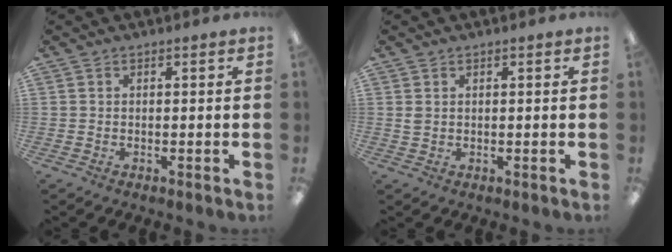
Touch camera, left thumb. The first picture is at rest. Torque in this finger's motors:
{"motor_torque": [-0.05, 0.23, 0.33, -0.13, 0.00]}